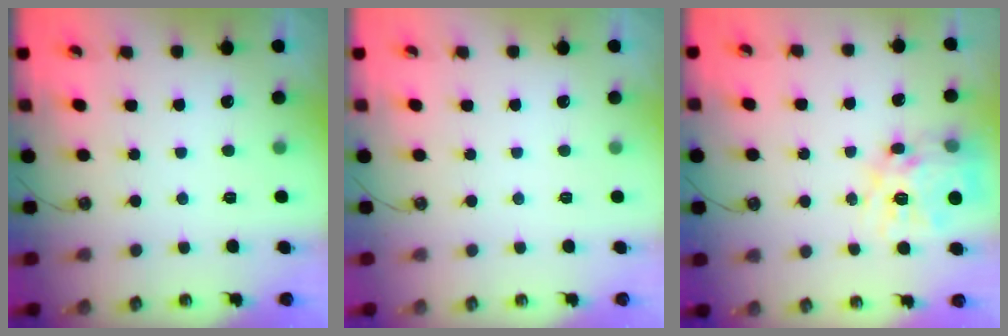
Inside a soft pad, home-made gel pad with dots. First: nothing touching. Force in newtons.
{"total": 0.0}
{"total": 16.2, "press": 16.1, "slide": 1.4}